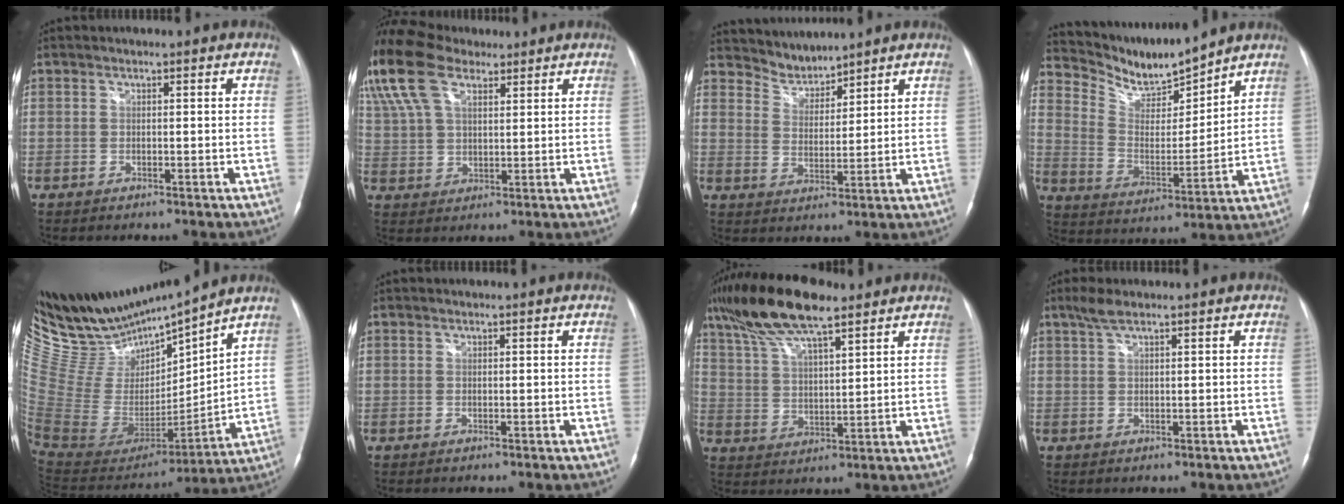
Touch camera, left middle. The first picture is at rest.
{"total": 21.8, "force": [13.7, 11.9, 12.1], "torque": [-0.340, 0.074, 0.255]}
{"total": 4.5, "force": [4.3, 0.7, -0.7], "torque": [0.014, 0.003, 0.090]}
{"total": 10.7, "force": [10.4, 0.8, 2.2], "torque": [-0.053, -0.007, 0.204]}
{"total": 21.6, "force": [20.0, 3.2, 7.6], "torque": [-0.158, -0.020, 0.375]}
{"total": 0.0}
{"total": 13.8, "force": [10.1, 3.0, 8.9], "torque": [-0.178, 0.022, 0.188]}
{"total": 2.5, "force": [1.9, 0.5, 1.6], "torque": [-0.039, 0.009, 0.040]}